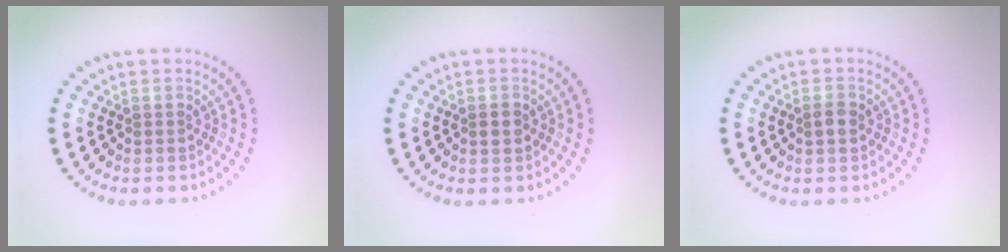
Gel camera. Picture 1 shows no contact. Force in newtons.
{"total": 1.4, "press": 1.4, "slide": 0.1}
{"total": 1.4, "press": 1.4, "slide": 0.1}